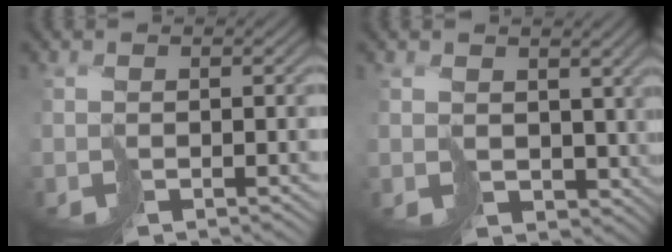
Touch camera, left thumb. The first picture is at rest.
{"total": 5.0, "force": [1.2, 4.0, 2.8], "torque": [-0.076, -0.017, 0.024]}